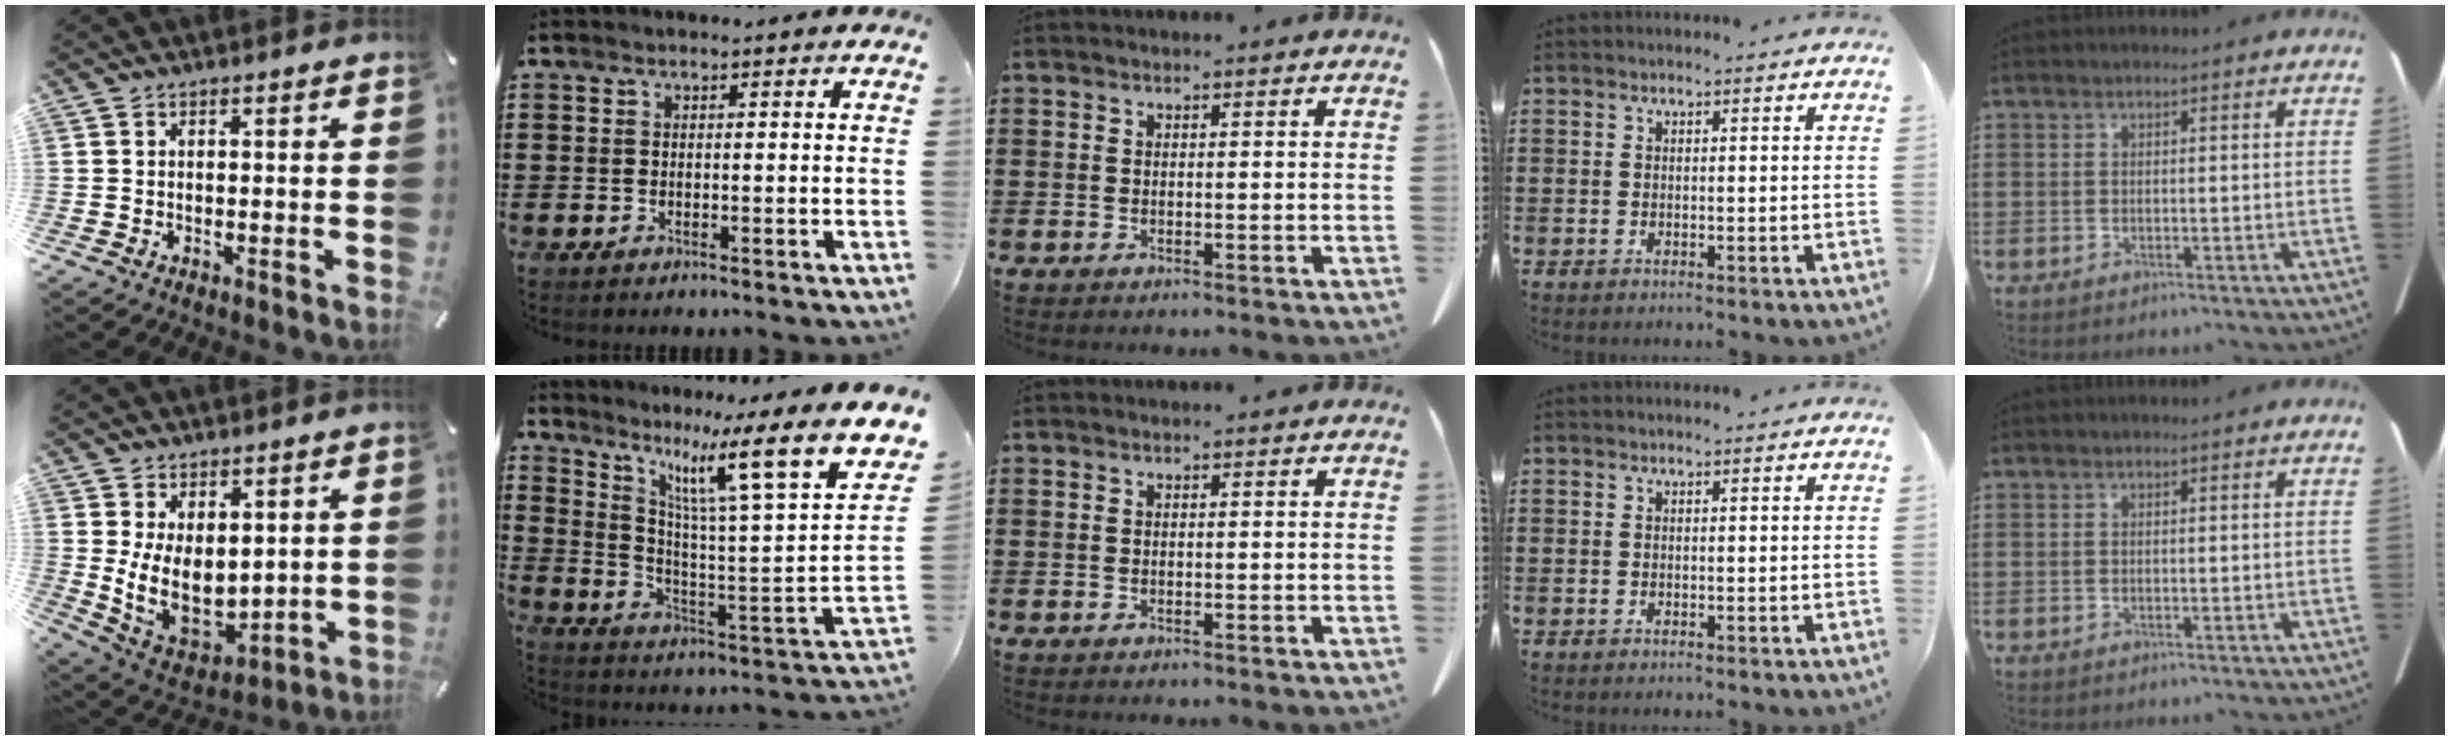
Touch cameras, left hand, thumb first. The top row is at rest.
{"thumb": {"total": 12.6, "force": [1.7, 9.2, 8.5], "torque": [-0.158, -0.034, 0.041]}, "index": {"total": 14.3, "force": [8.1, 1.5, 11.7], "torque": [-0.218, -0.065, 0.114]}}